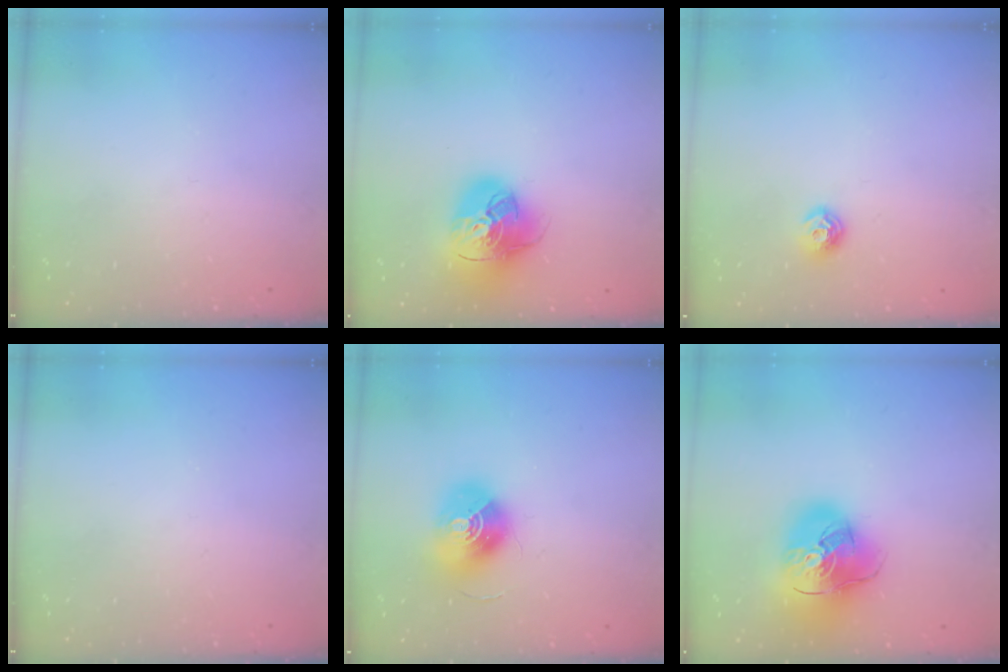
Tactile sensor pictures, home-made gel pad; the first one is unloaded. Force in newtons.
{"total": 17.7, "press": 17.5, "slide": 2.2}
{"total": 8.0, "press": 8.0, "slide": 1.0}
{"total": 0.0}
{"total": 13.5, "press": 13.5, "slide": 0.6}
{"total": 19.7, "press": 19.5, "slide": 2.7}